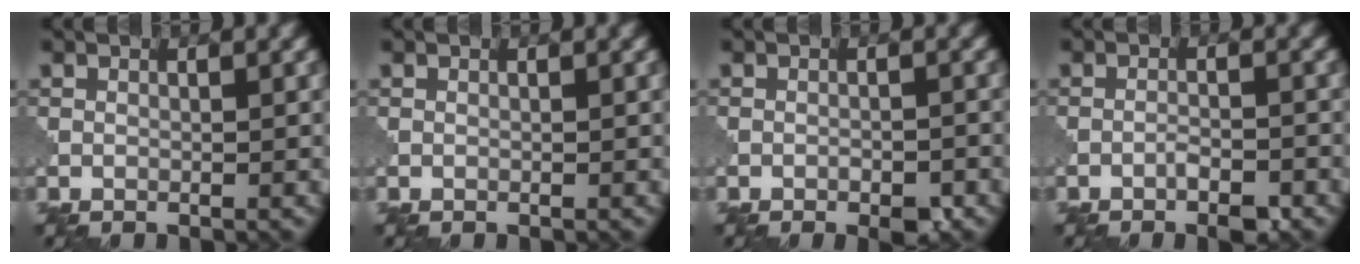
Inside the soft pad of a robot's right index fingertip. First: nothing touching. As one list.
[{"total": 0.0}, {"total": 2.3, "force": [-1.4, 0.9, 1.6], "torque": [-0.023, 0.000, -0.024]}, {"total": 2.4, "force": [-1.7, 0.5, 1.6], "torque": [-0.029, 0.001, -0.032]}]